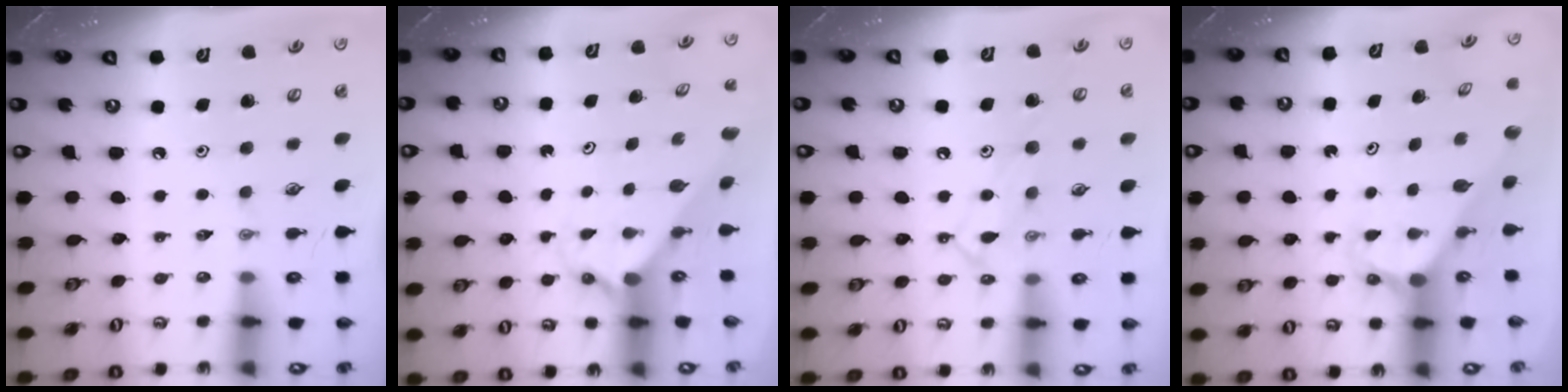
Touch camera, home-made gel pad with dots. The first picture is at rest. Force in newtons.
{"total": 1.8, "press": 1.8, "slide": 0.2}
{"total": 12.1, "press": 12.0, "slide": 0.9}
{"total": 2.7, "press": 2.7, "slide": 0.2}